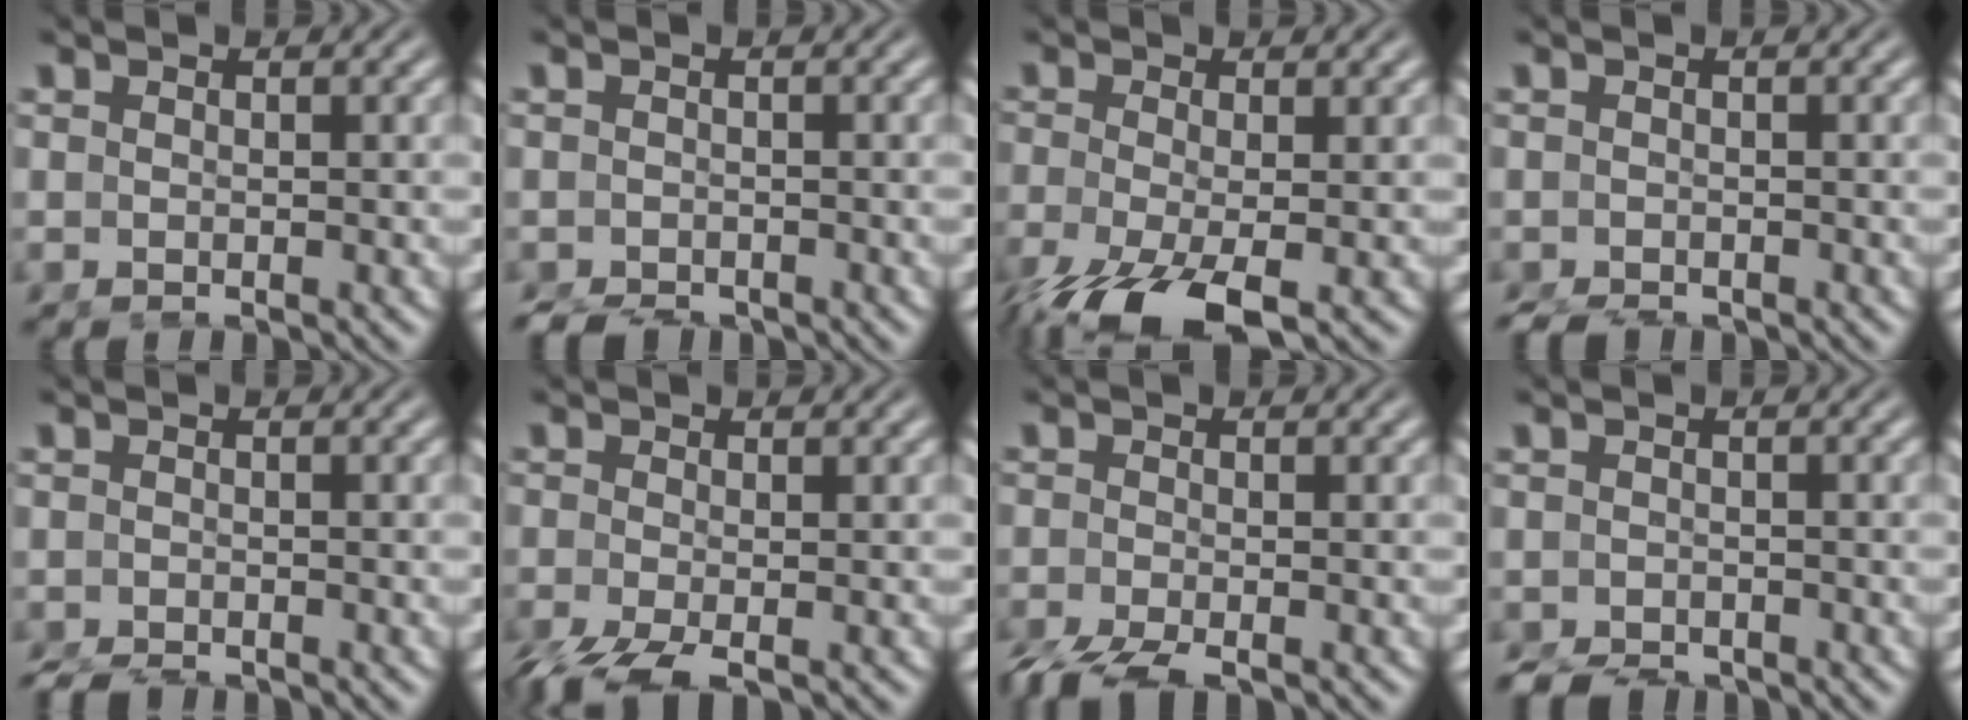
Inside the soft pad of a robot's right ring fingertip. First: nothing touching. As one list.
[{"total": 4.2, "force": [-3.5, 2.1, 0.8], "torque": [-0.019, -0.024, -0.053]}, {"total": 6.0, "force": [-3.9, 2.0, 4.0], "torque": [-0.096, -0.037, -0.049]}, {"total": 2.8, "force": [-2.4, 1.3, 0.4], "torque": [-0.008, -0.017, -0.037]}, {"total": 2.2, "force": [-2.1, 0.5, 0.1], "torque": [-0.001, -0.015, -0.033]}, {"total": 3.8, "force": [-2.7, 1.3, 2.3], "torque": [-0.057, -0.026, -0.035]}, {"total": 3.8, "force": [-3.0, 1.4, 1.8], "torque": [-0.042, -0.021, -0.044]}, {"total": 4.7, "force": [-3.9, 2.3, 1.0], "torque": [-0.020, -0.026, -0.059]}]